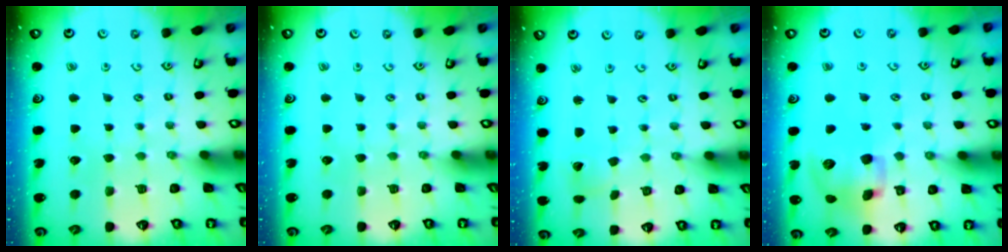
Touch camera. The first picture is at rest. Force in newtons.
{"total": 0.0}
{"total": 2.3, "press": 2.3, "slide": 0.2}
{"total": 12.2, "press": 12.1, "slide": 1.4}